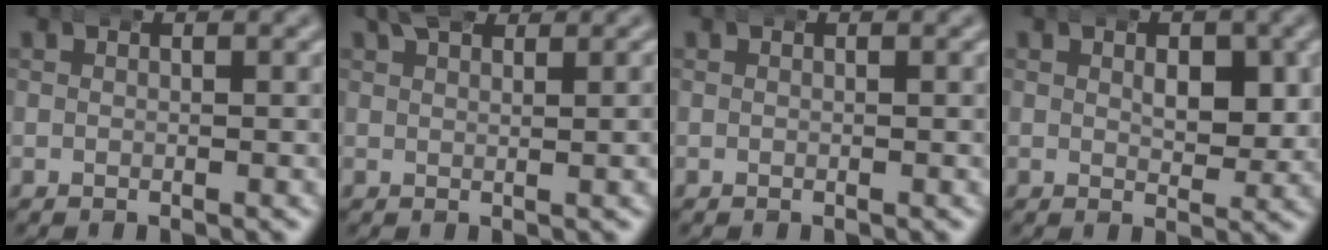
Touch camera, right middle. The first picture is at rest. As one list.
[{"total": 1.7, "force": [1.5, 0.0, 0.8], "torque": [-0.019, 0.000, 0.027]}, {"total": 0.0}, {"total": 3.2, "force": [0.9, 1.8, 2.5], "torque": [-0.030, -0.008, 0.015]}]